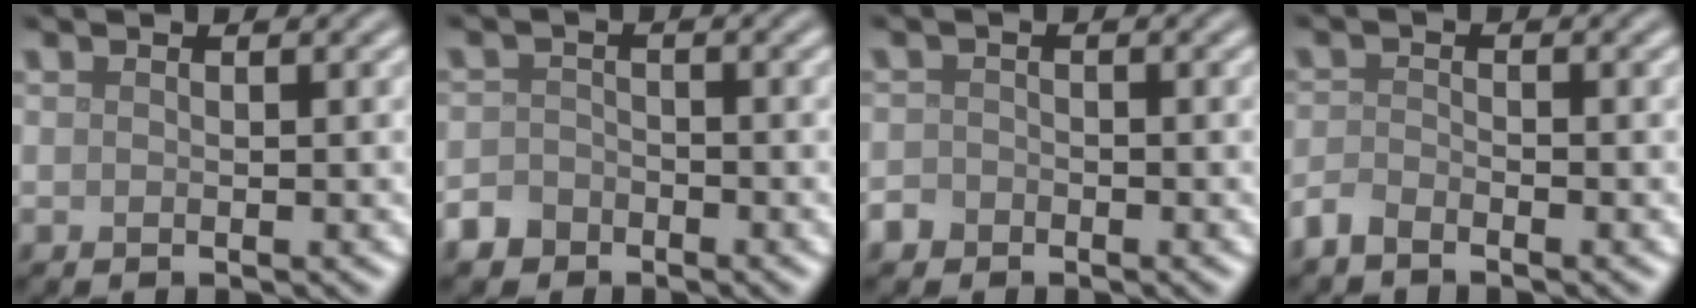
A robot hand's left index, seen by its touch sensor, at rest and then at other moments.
{"total": 2.3, "force": [-1.7, 1.5, 0.4], "torque": [-0.002, 0.002, -0.040]}
{"total": 1.4, "force": [-1.0, 1.0, 0.1], "torque": [0.004, 0.002, -0.023]}
{"total": 1.7, "force": [-1.5, 0.5, 0.6], "torque": [-0.014, 0.000, -0.038]}